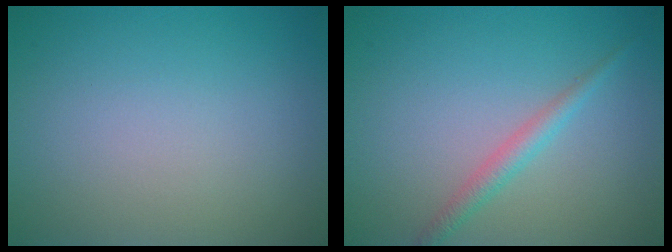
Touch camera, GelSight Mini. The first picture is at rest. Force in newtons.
{"total": 1.8, "press": 1.8, "slide": 0.0}